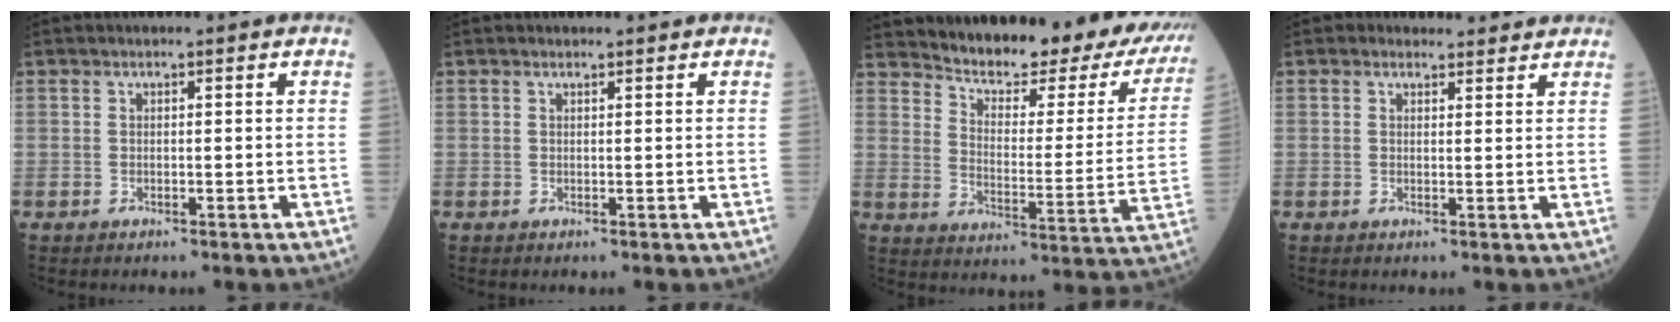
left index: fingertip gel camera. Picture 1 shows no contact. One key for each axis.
{"total": 0.9, "fx": 0.8, "fy": 0.0, "fz": 0.2, "tx": -0.012, "ty": 0.002, "tz": 0.011}
{"total": 23.4, "fx": 21.1, "fy": 5.1, "fz": 8.8, "tx": -0.117, "ty": -0.059, "tz": 0.258}
{"total": 3.0, "fx": 2.7, "fy": 1.2, "fz": 0.1, "tx": -0.003, "ty": 0.007, "tz": 0.029}